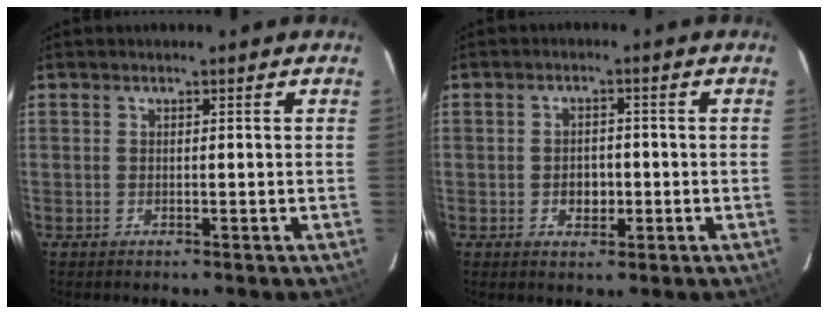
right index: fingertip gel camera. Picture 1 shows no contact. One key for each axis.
{"total": 3.3, "fx": -0.8, "fy": 2.6, "fz": 1.9, "tx": -0.033, "ty": 0.004, "tz": -0.009}